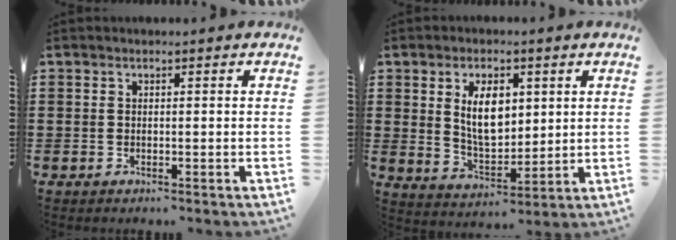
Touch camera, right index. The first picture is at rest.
{"total": 8.2, "force": [2.2, 4.6, 6.4], "torque": [-0.115, 0.004, 0.035]}